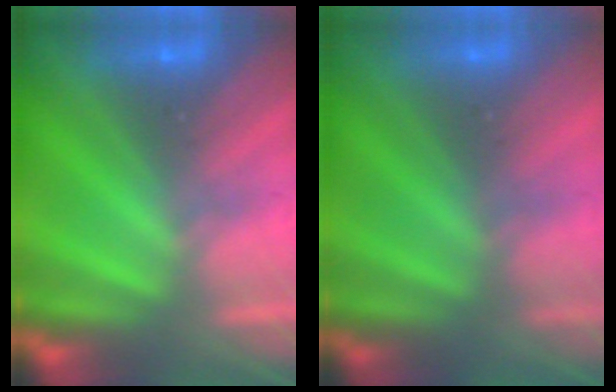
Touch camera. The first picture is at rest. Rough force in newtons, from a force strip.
{"total": 2.4}